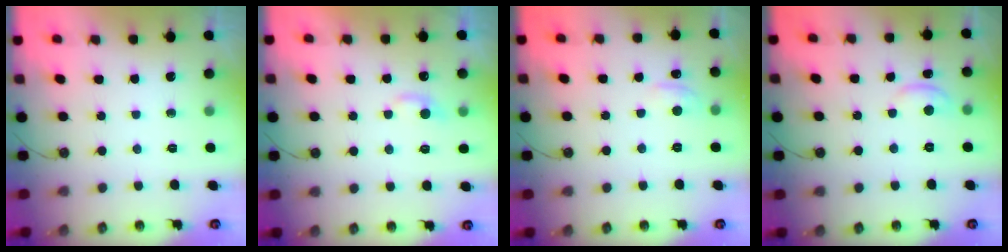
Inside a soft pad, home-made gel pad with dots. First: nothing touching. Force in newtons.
{"total": 1.8, "press": 1.7, "slide": 0.6}
{"total": 0.7, "press": 0.2, "slide": 0.6}
{"total": 1.1, "press": 0.9, "slide": 0.5}